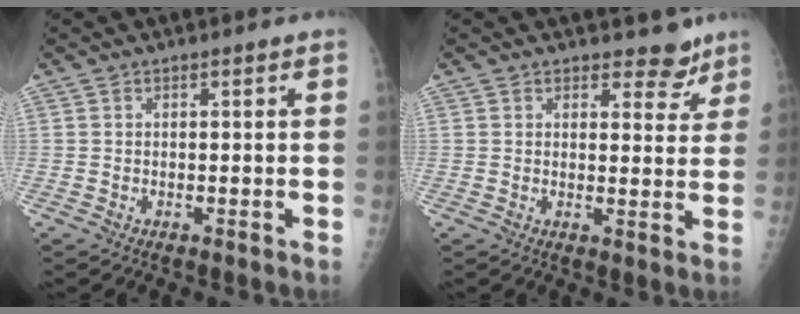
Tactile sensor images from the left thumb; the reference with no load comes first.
{"total": 4.7, "force": [3.9, 2.5, 1.1], "torque": [0.014, -0.028, 0.046]}